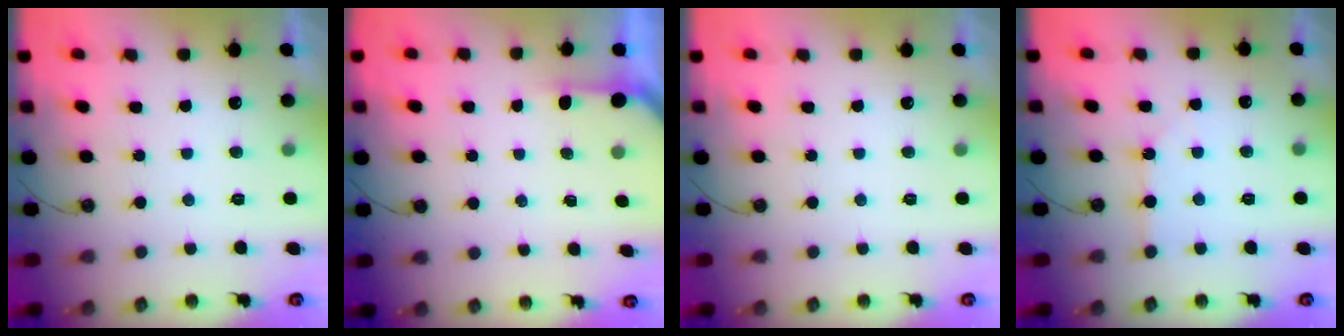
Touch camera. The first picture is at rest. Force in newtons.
{"total": 1.4, "press": 1.4, "slide": 0.2}
{"total": 0.0}
{"total": 2.1, "press": 2.1, "slide": 0.4}